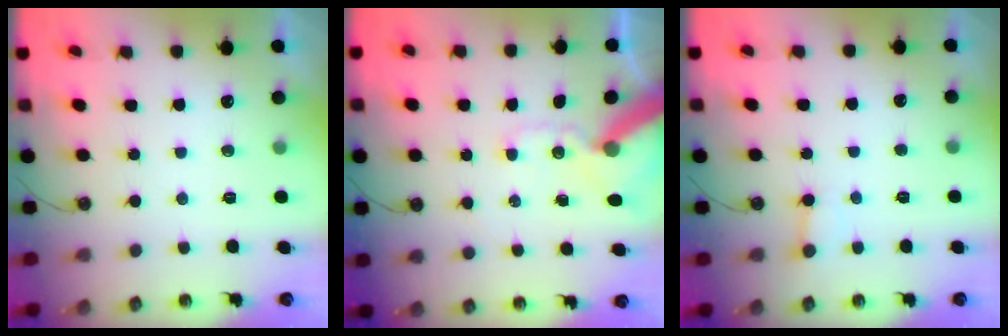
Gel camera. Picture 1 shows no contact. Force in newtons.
{"total": 12.2, "press": 12.1, "slide": 1.6}
{"total": 2.6, "press": 2.6, "slide": 0.2}